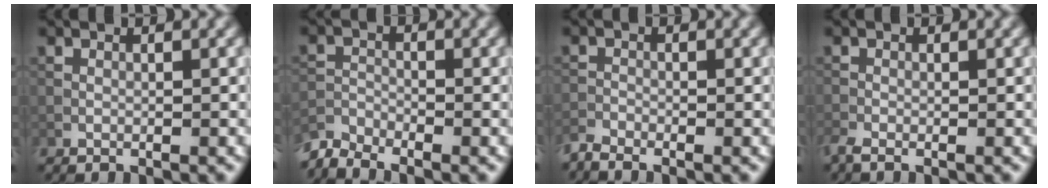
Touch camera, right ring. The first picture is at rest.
{"total": 3.1, "force": [-3.0, 0.4, 0.6], "torque": [-0.019, -0.008, -0.070]}
{"total": 1.7, "force": [-1.7, 0.2, 0.4], "torque": [-0.015, -0.005, -0.043]}
{"total": 1.3, "force": [-1.0, 0.3, 0.7], "torque": [-0.021, -0.007, -0.027]}